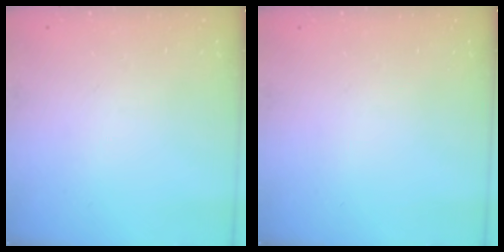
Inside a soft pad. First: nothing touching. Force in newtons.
{"total": 0.0}